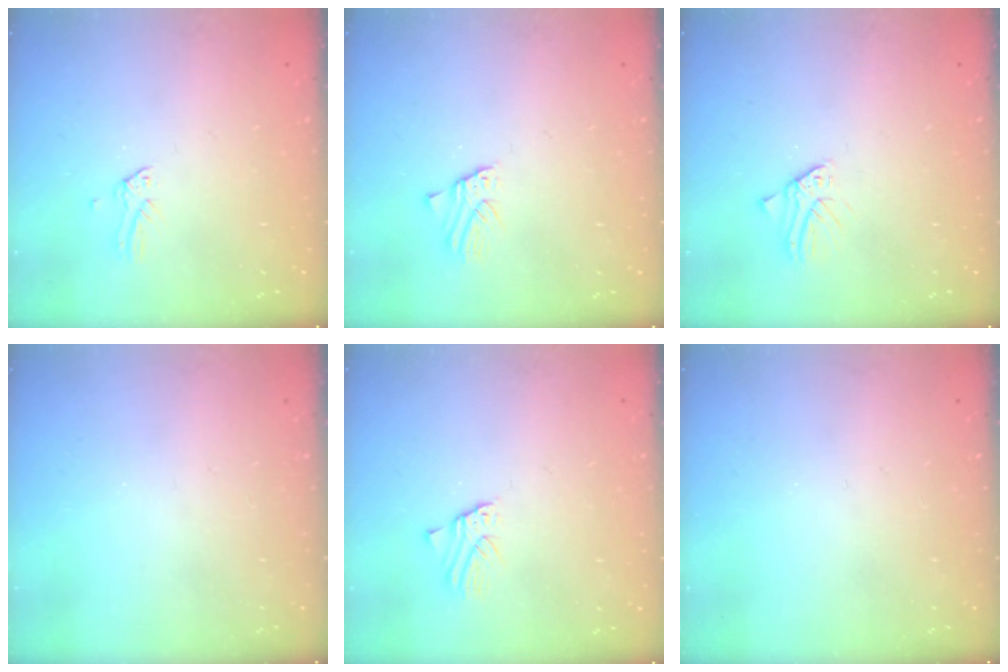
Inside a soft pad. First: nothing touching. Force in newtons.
{"total": 1.4, "press": 1.4, "slide": 0.1}
{"total": 0.0}
{"total": 0.0}
{"total": 1.4, "press": 1.4, "slide": 0.1}
{"total": 0.0}